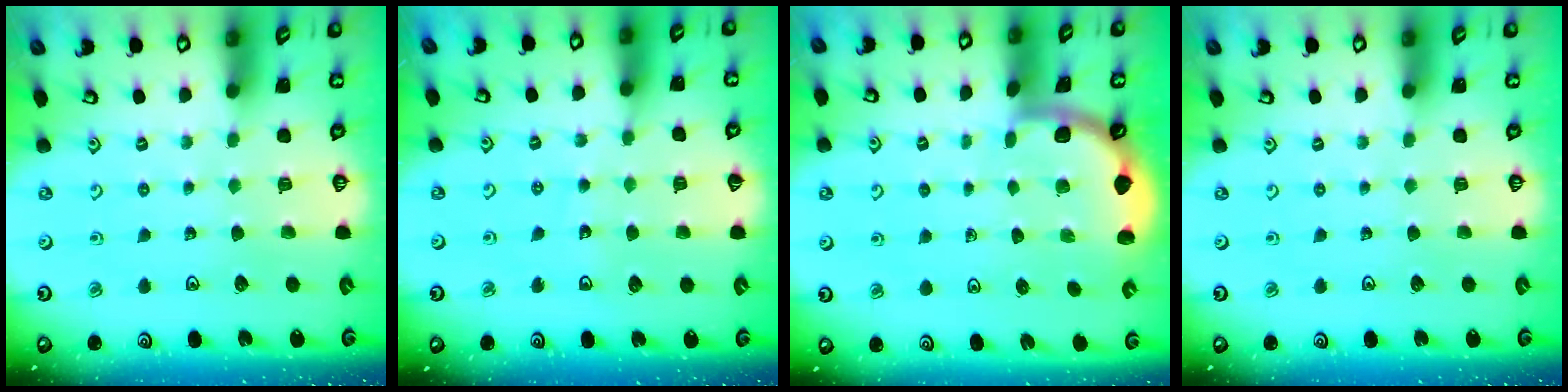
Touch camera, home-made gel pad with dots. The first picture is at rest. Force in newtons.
{"total": 5.5, "press": 4.9, "slide": 2.4}
{"total": 1.9, "press": 1.9, "slide": 0.0}
{"total": 0.0}